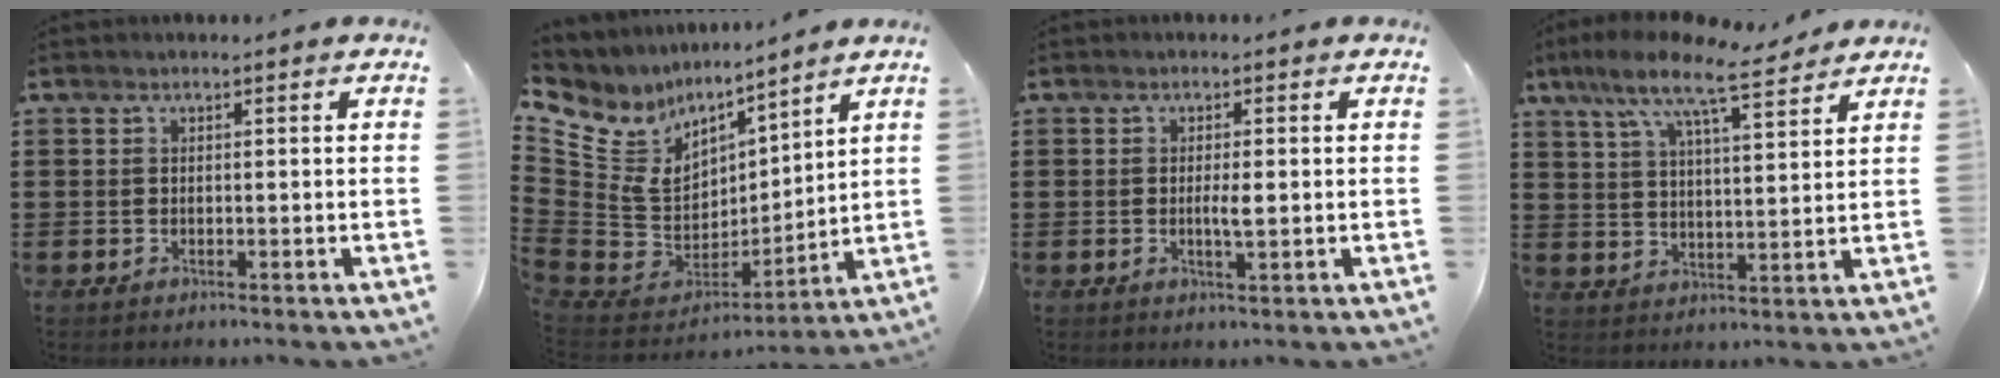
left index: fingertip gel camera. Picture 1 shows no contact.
{"total": 8.4, "force": [4.0, 6.7, 3.0], "torque": [-0.121, -0.045, 0.075]}
{"total": 2.4, "force": [-0.1, 0.4, 2.4], "torque": [-0.044, -0.004, -0.003]}
{"total": 9.3, "force": [7.4, 1.3, 5.5], "torque": [-0.133, -0.028, 0.127]}